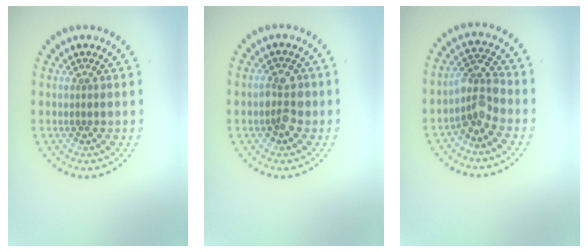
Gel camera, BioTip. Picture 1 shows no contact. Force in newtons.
{"total": 2.6, "press": 2.5, "slide": 0.4}
{"total": 3.1, "press": 2.7, "slide": 1.5}